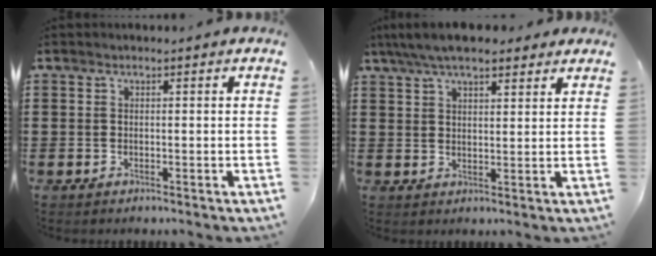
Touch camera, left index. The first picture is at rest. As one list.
[{"total": 6.8, "force": [5.5, 1.9, 3.5], "torque": [-0.082, -0.003, 0.101]}]